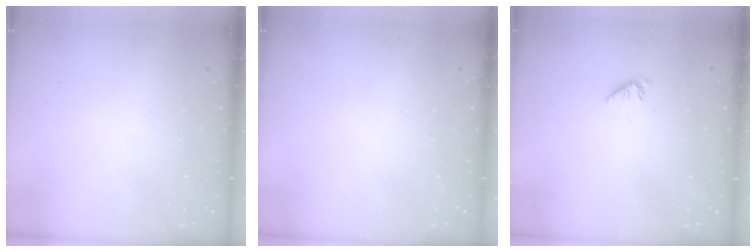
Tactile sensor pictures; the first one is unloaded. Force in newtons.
{"total": 0.0}
{"total": 0.0}